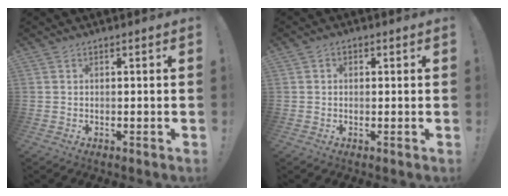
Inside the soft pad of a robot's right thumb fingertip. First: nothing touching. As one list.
[{"total": 1.4, "force": [-0.3, 1.2, 0.8], "torque": [-0.012, 0.006, -0.006]}]